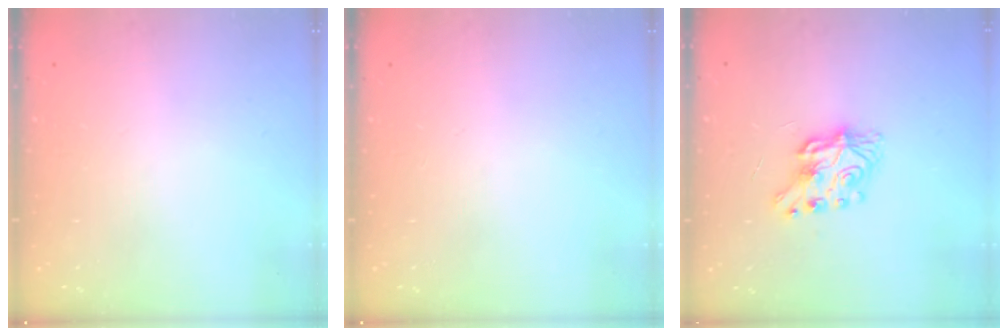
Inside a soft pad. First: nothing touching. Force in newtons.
{"total": 0.0}
{"total": 7.9, "press": 7.9, "slide": 0.3}